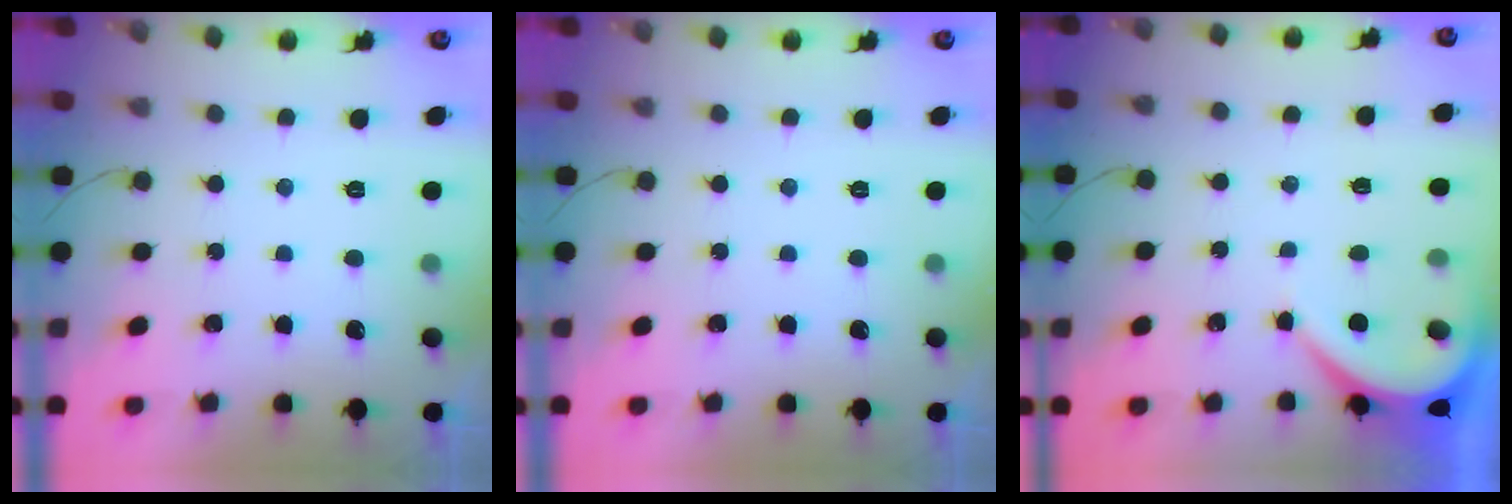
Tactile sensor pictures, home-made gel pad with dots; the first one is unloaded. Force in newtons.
{"total": 0.0}
{"total": 3.9, "press": 3.9, "slide": 0.6}